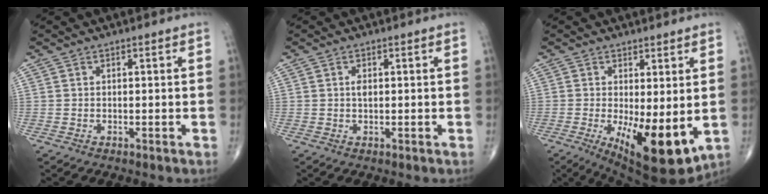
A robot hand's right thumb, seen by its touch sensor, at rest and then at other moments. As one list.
[{"total": 1.4, "force": [0.3, 0.7, 1.2], "torque": [-0.020, 0.000, 0.005]}, {"total": 12.9, "force": [-2.3, 4.7, 11.8], "torque": [-0.174, -0.029, -0.019]}]